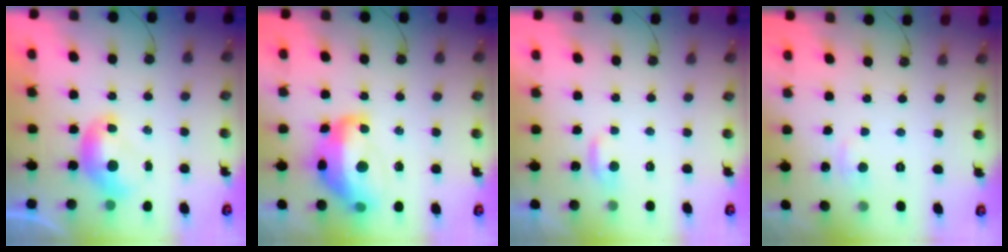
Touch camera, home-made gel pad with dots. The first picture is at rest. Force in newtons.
{"total": 11.2, "press": 11.0, "slide": 1.8}
{"total": 1.3, "press": 1.1, "slide": 0.6}
{"total": 2.5, "press": 2.4, "slide": 0.5}